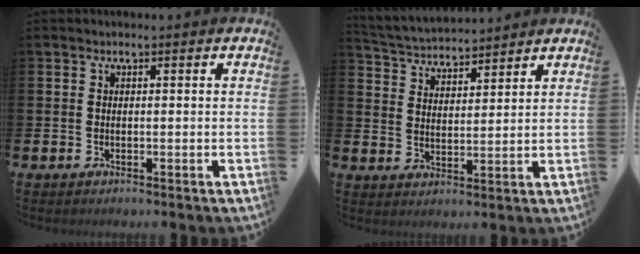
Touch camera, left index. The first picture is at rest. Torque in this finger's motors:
{"motor_torque": [-0.03, -0.67, 0.15, 0.06]}